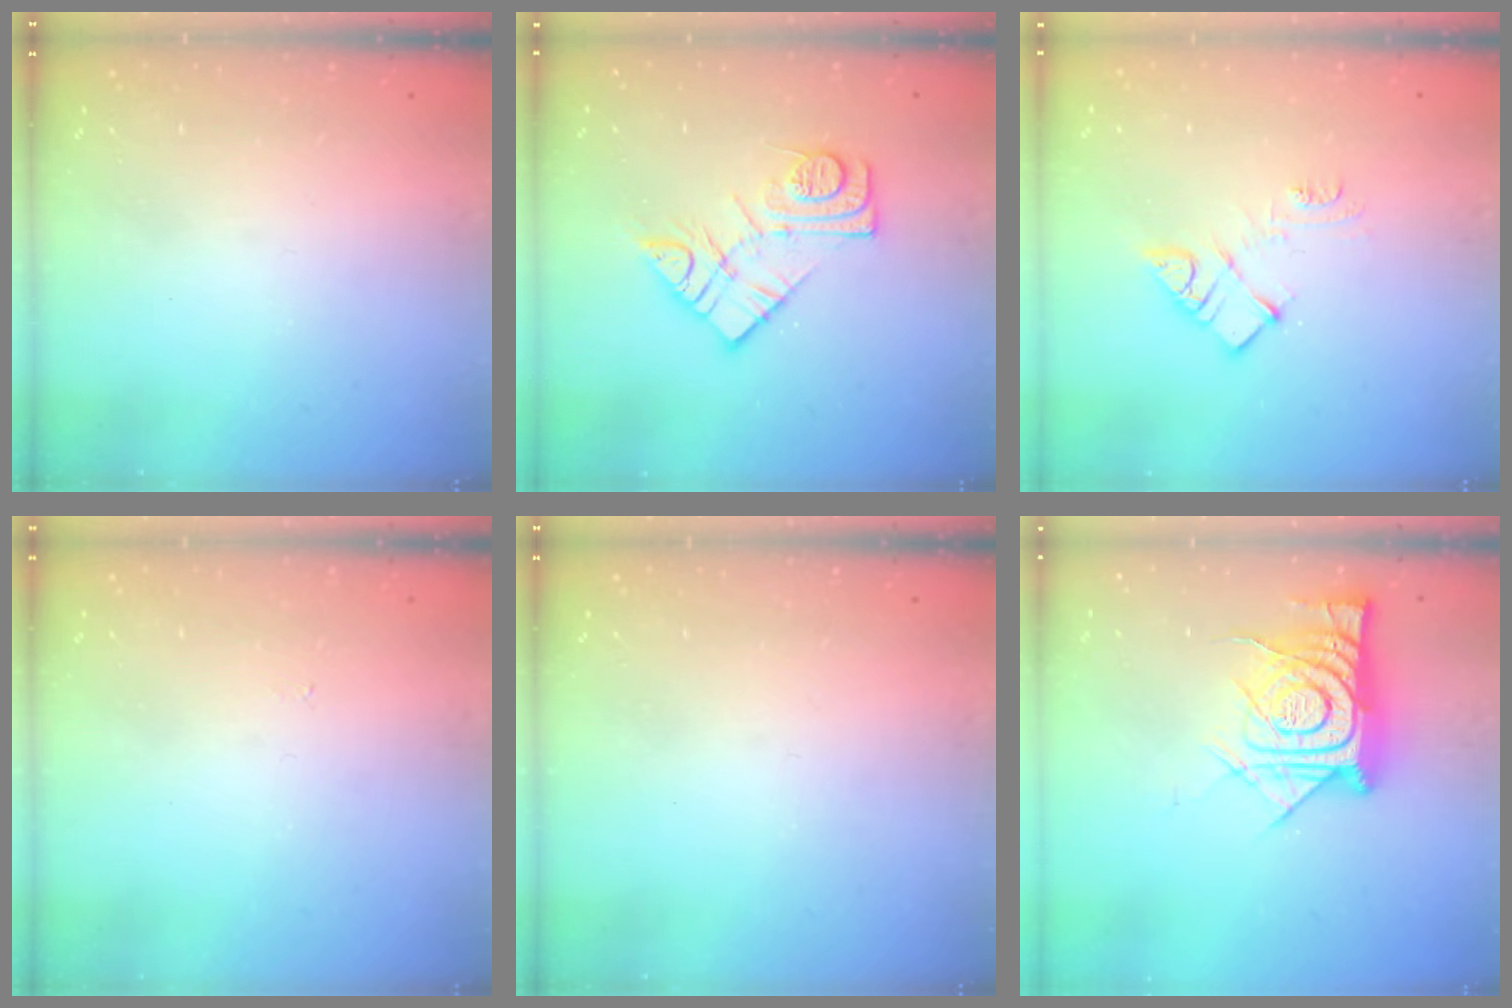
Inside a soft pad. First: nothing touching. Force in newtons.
{"total": 11.6, "press": 11.6, "slide": 0.6}
{"total": 9.3, "press": 9.3, "slide": 0.5}
{"total": 3.1, "press": 3.1, "slide": 0.4}
{"total": 0.0}
{"total": 14.5, "press": 14.4, "slide": 1.4}